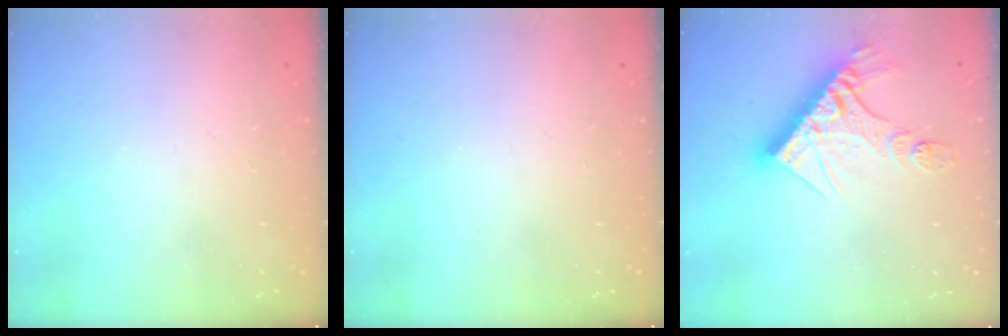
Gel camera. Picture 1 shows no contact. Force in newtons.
{"total": 0.0}
{"total": 14.5, "press": 14.4, "slide": 1.6}